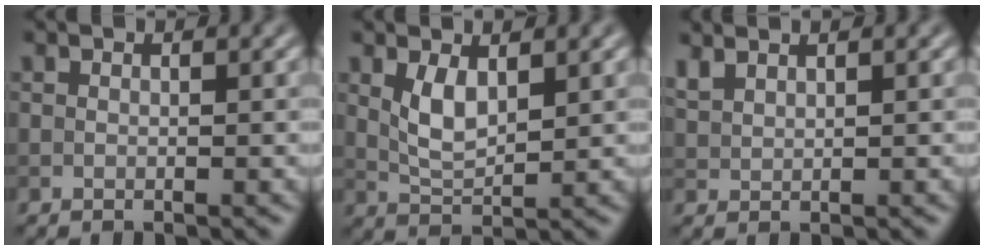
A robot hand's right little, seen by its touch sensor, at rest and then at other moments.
{"total": 3.0, "force": [1.2, 1.4, 2.4], "torque": [-0.056, -0.004, 0.030]}
{"total": 1.5, "force": [1.4, 0.3, 0.5], "torque": [-0.016, 0.005, 0.035]}